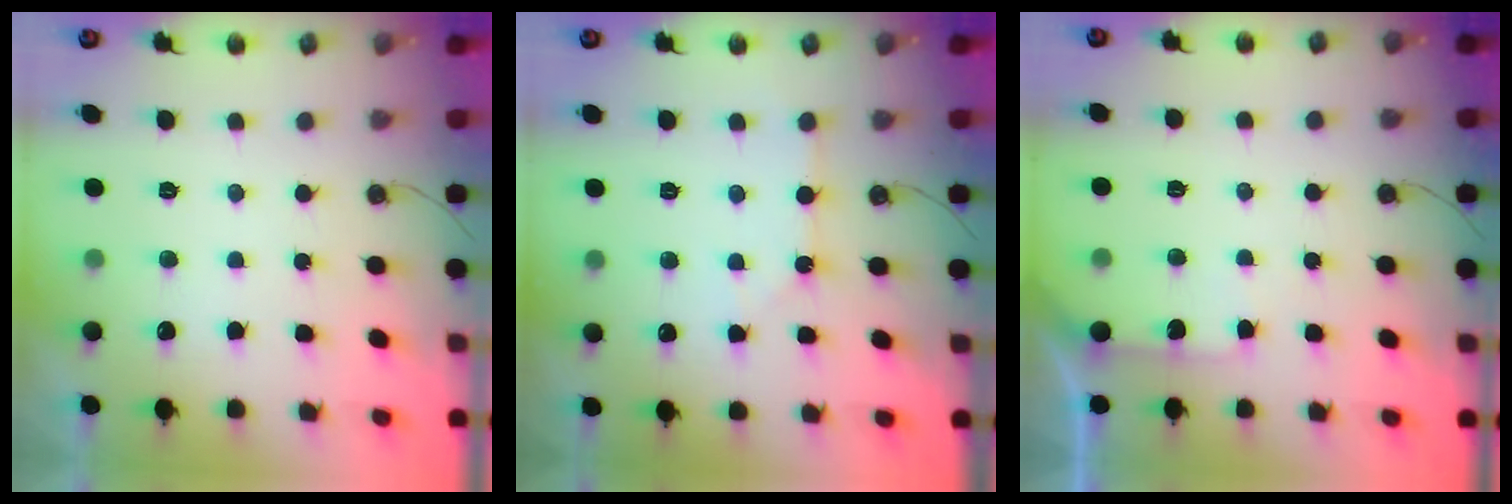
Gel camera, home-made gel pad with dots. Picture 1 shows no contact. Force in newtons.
{"total": 2.9, "press": 2.9, "slide": 0.5}
{"total": 4.5, "press": 4.4, "slide": 0.6}